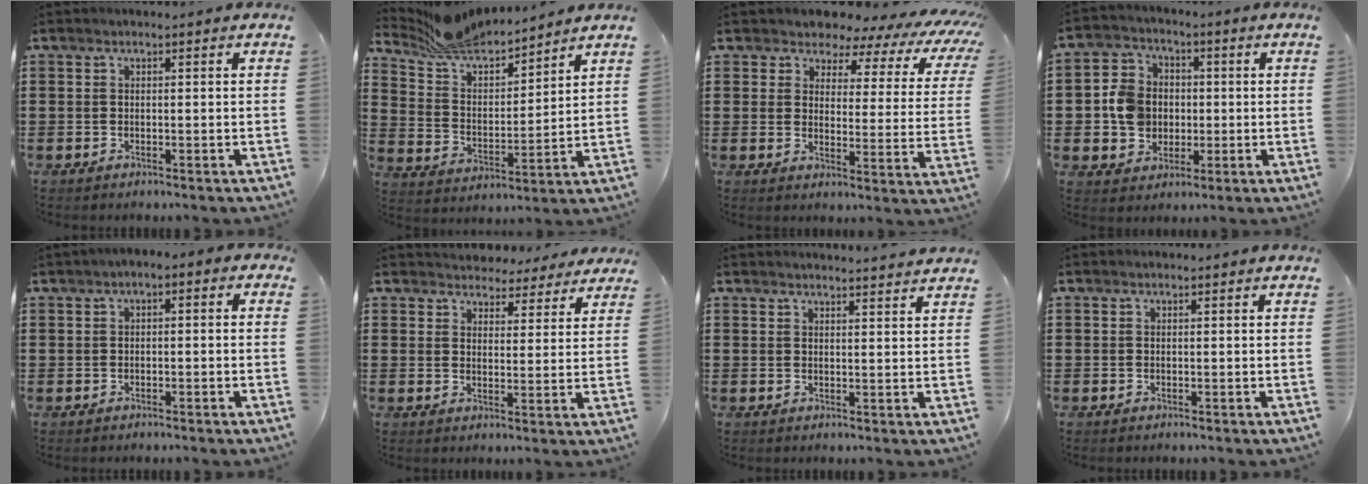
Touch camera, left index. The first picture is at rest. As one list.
[{"total": 8.8, "force": [8.3, 1.8, 2.1], "torque": [-0.080, -0.045, 0.153]}, {"total": 4.7, "force": [4.1, 1.9, 1.4], "torque": [-0.039, -0.032, 0.064]}, {"total": 7.0, "force": [-0.4, 6.4, 2.7], "torque": [-0.067, 0.015, -0.007]}, {"total": 1.6, "force": [-1.2, 0.6, 0.9], "torque": [-0.025, 0.003, -0.029]}, {"total": 4.2, "force": [4.1, 0.8, -0.1], "torque": [-0.011, -0.022, 0.072]}, {"total": 2.4, "force": [2.4, -0.5, 0.2], "torque": [-0.009, -0.009, 0.047]}, {"total": 0.0}]